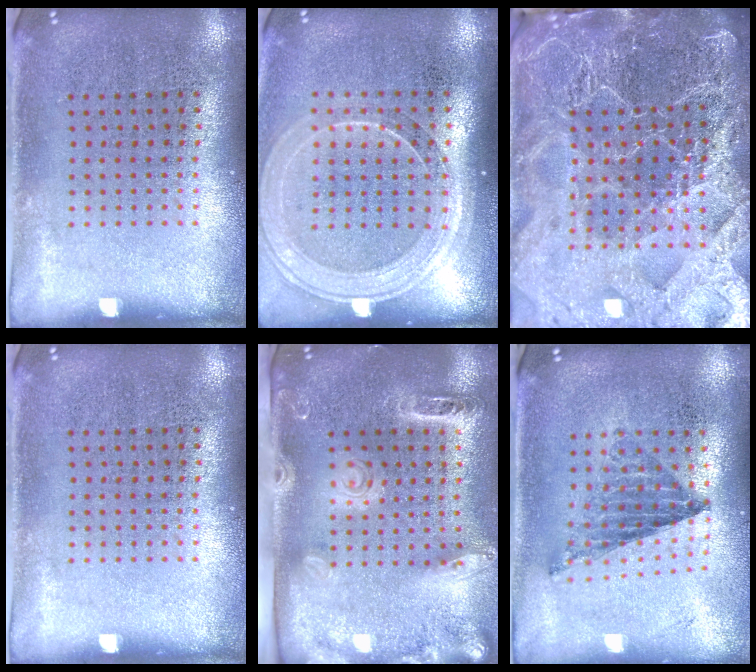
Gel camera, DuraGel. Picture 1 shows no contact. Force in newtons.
{"total": 1.7, "press": 1.5, "slide": 0.7}
{"total": 5.6, "press": 5.0, "slide": 2.5}
{"total": 0.0}
{"total": 2.7, "press": 2.1, "slide": 1.8}
{"total": 0.8, "press": 0.8, "slide": 0.0}